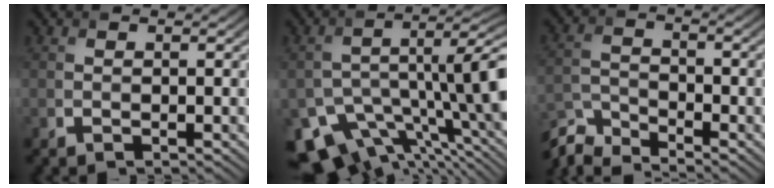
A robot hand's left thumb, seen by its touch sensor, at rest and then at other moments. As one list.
[{"total": 13.3, "force": [-6.8, 6.4, 9.5], "torque": [-0.165, -0.047, -0.088]}, {"total": 6.3, "force": [-5.8, 1.2, 2.1], "torque": [-0.055, -0.012, -0.126]}]